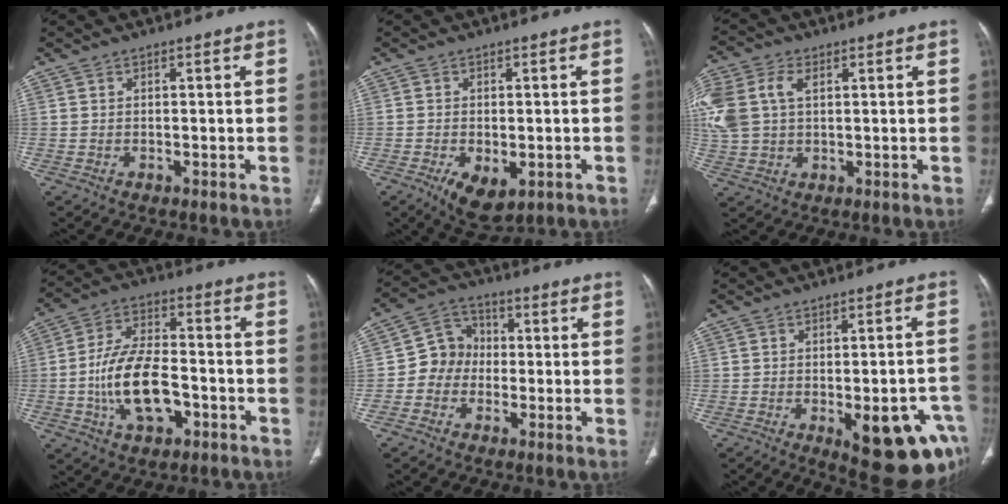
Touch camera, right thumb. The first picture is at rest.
{"total": 7.1, "force": [-2.7, 3.9, 5.3], "torque": [-0.080, -0.006, -0.034]}
{"total": 14.9, "force": [3.8, 10.3, 10.0], "torque": [-0.272, 0.025, 0.076]}
{"total": 13.8, "force": [-3.9, 7.7, 10.8], "torque": [-0.189, 0.030, -0.066]}
{"total": 7.1, "force": [-1.3, 6.4, 2.7], "torque": [-0.018, 0.027, -0.038]}
{"total": 16.0, "force": [-6.4, 6.0, 13.3], "torque": [-0.101, 0.026, -0.062]}